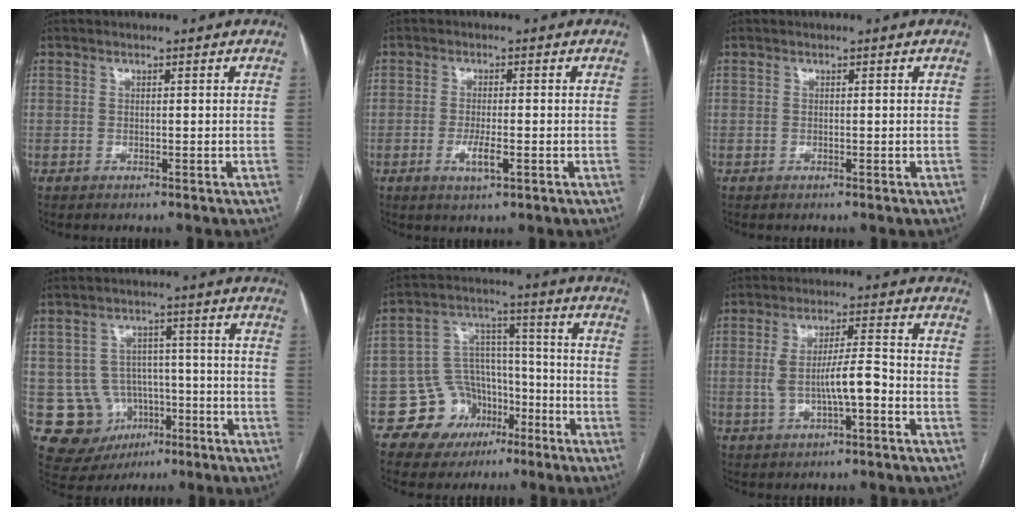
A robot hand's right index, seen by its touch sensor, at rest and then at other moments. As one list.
[{"total": 3.6, "force": [-1.2, 0.6, 3.3], "torque": [-0.065, -0.005, -0.020]}, {"total": 0.0}, {"total": 9.8, "force": [-2.9, 9.0, 2.4], "torque": [-0.041, 0.026, -0.030]}, {"total": 10.2, "force": [-5.2, 8.6, 1.6], "torque": [-0.013, 0.059, -0.072]}, {"total": 6.7, "force": [-1.4, 1.2, 6.5], "torque": [-0.122, 0.015, -0.022]}]